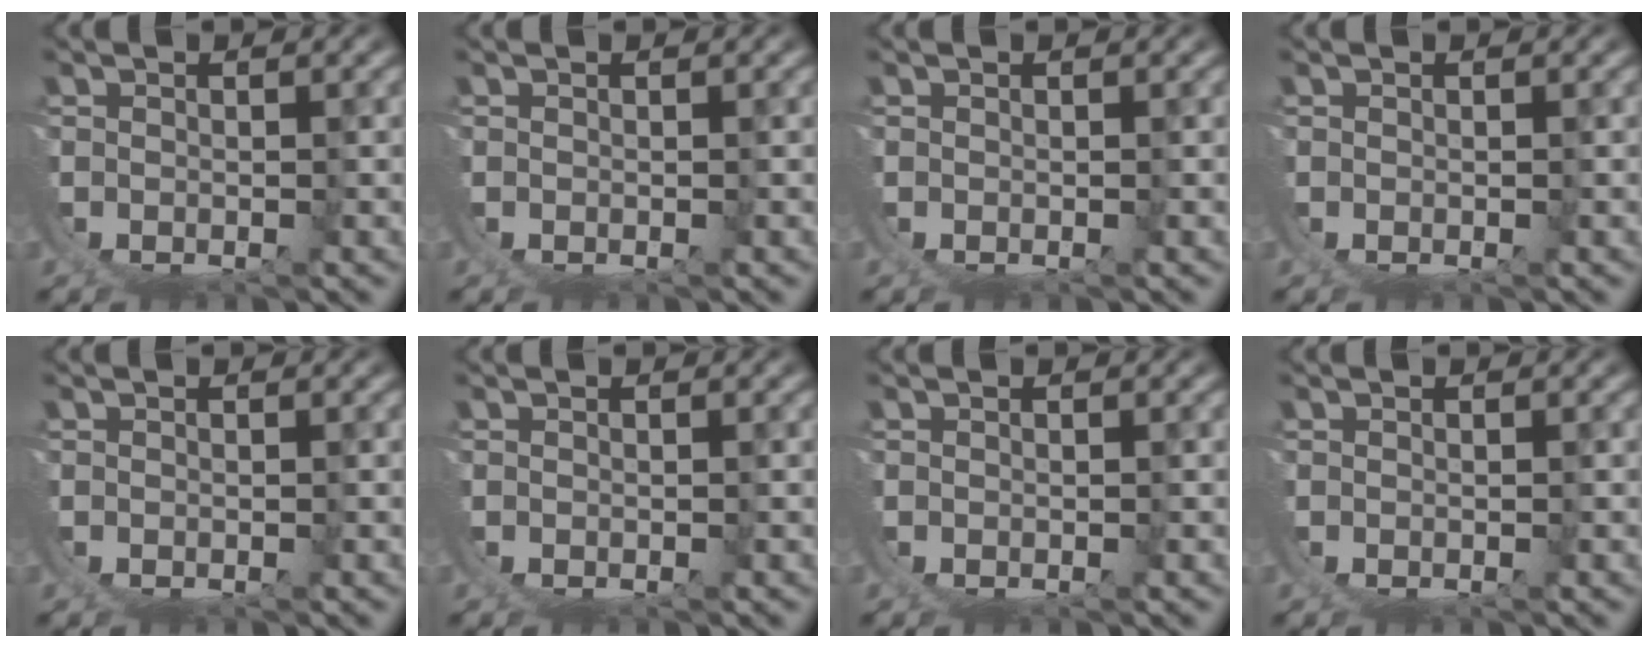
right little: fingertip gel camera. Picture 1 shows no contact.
{"total": 0.0}
{"total": 0.0}
{"total": 0.0}
{"total": 0.0}
{"total": 0.0}
{"total": 0.0}
{"total": 0.0}